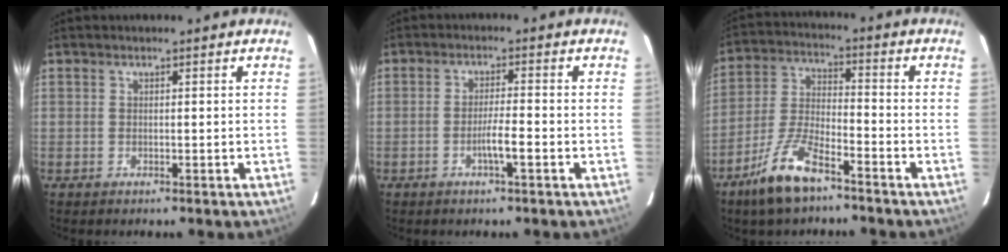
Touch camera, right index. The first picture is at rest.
{"total": 3.6, "force": [-1.5, 0.0, 3.3], "torque": [-0.057, -0.001, -0.028]}
{"total": 10.2, "force": [-7.0, 2.7, 6.9], "torque": [-0.153, -0.009, -0.135]}